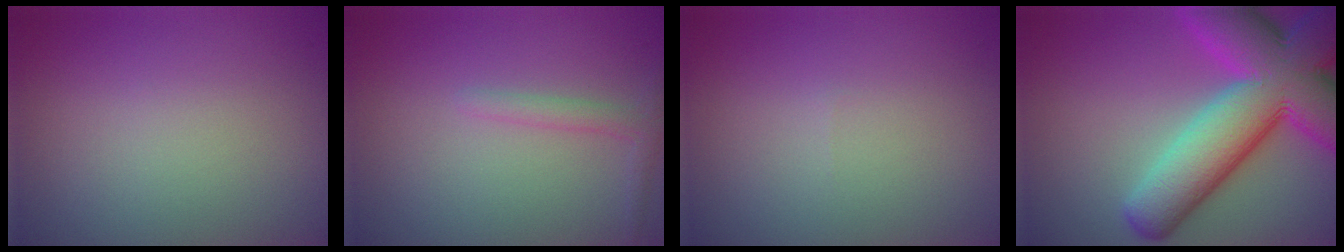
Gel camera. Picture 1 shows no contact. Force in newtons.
{"total": 1.3, "press": 1.3, "slide": 0.1}
{"total": 0.0}
{"total": 13.8, "press": 13.8, "slide": 0.6}